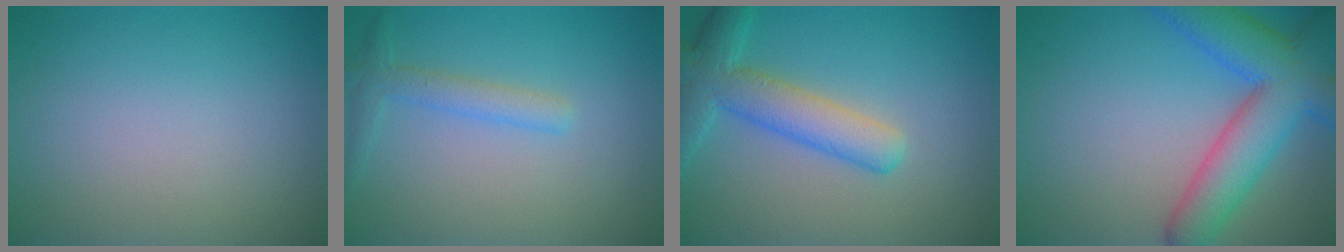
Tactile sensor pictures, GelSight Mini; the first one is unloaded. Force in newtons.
{"total": 2.2, "press": 2.2, "slide": 0.1}
{"total": 5.4, "press": 5.4, "slide": 0.2}
{"total": 8.6, "press": 8.6, "slide": 0.4}